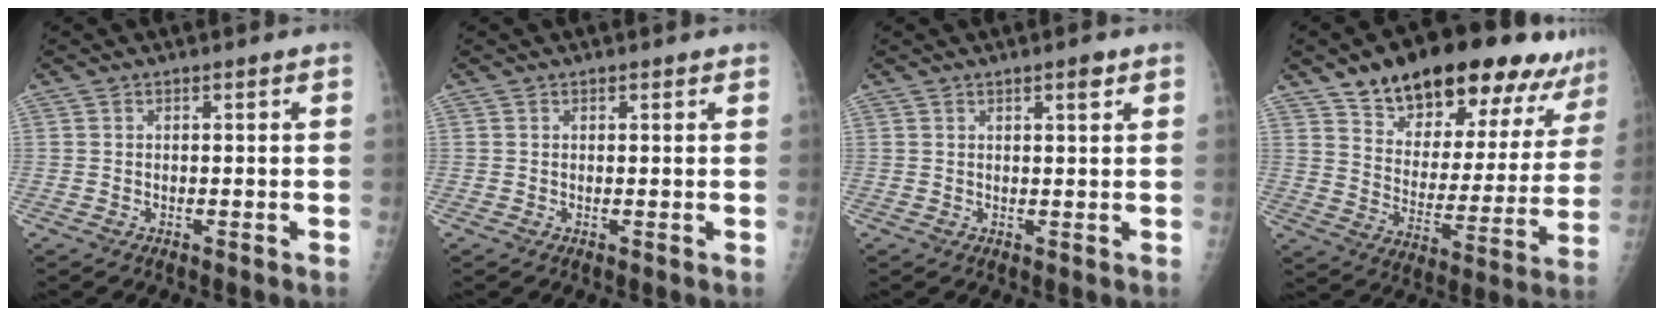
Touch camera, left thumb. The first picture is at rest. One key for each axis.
{"total": 0.7, "fx": 0.5, "fy": 0.4, "fz": 0.2, "tx": 0.000, "ty": -0.004, "tz": 0.004}
{"total": 2.2, "fx": 1.4, "fy": 0.5, "fz": 1.6, "tx": -0.021, "ty": -0.006, "tz": 0.019}
{"total": 24.6, "fx": 18.0, "fy": 10.6, "fz": 13.0, "tx": -0.153, "ty": -0.066, "tz": 0.264}